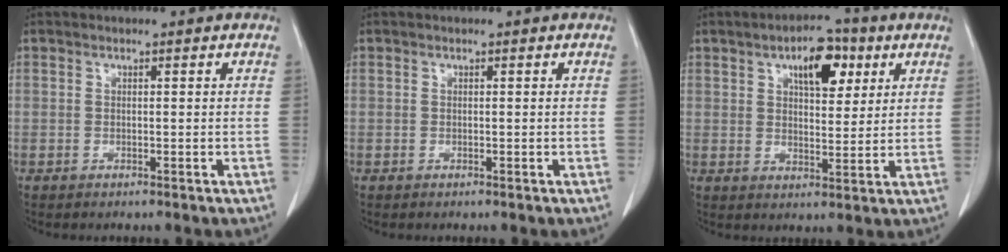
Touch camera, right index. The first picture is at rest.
{"total": 0.0}
{"total": 8.3, "force": [3.9, 3.5, 6.4], "torque": [-0.097, 0.012, 0.059]}